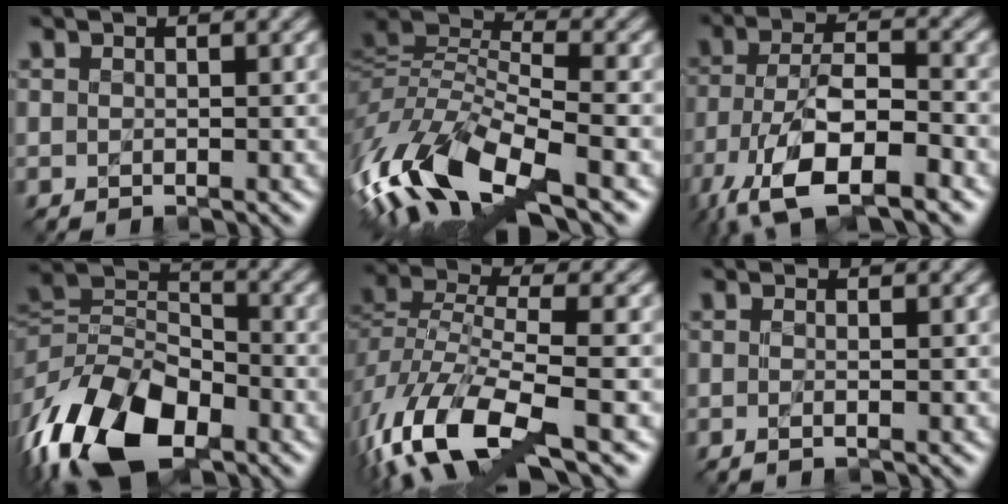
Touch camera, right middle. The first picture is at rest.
{"total": 12.2, "force": [-5.8, 4.7, 9.7], "torque": [-0.202, -0.007, -0.116]}
{"total": 10.6, "force": [-5.9, 4.2, 7.8], "torque": [-0.153, -0.005, -0.107]}
{"total": 12.5, "force": [-6.5, 7.1, 8.0], "torque": [-0.171, -0.009, -0.131]}
{"total": 9.6, "force": [-5.1, 3.5, 7.3], "torque": [-0.160, -0.009, -0.104]}
{"total": 1.6, "force": [0.1, 0.9, 1.4], "torque": [-0.010, -0.003, -0.016]}